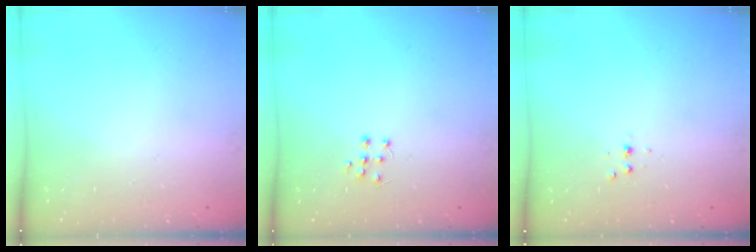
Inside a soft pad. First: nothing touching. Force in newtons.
{"total": 6.2, "press": 6.2, "slide": 0.4}
{"total": 2.3, "press": 2.3, "slide": 0.3}